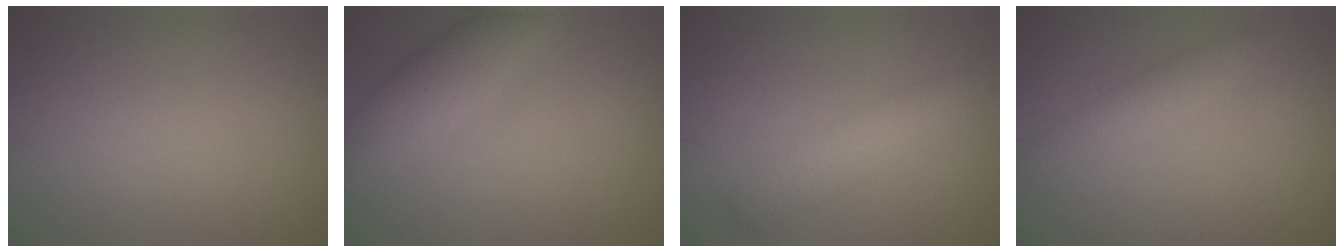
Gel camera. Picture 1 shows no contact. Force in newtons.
{"total": 4.0, "press": 4.0, "slide": 0.1}
{"total": 2.9, "press": 2.9, "slide": 0.1}
{"total": 2.2, "press": 2.2, "slide": 0.1}